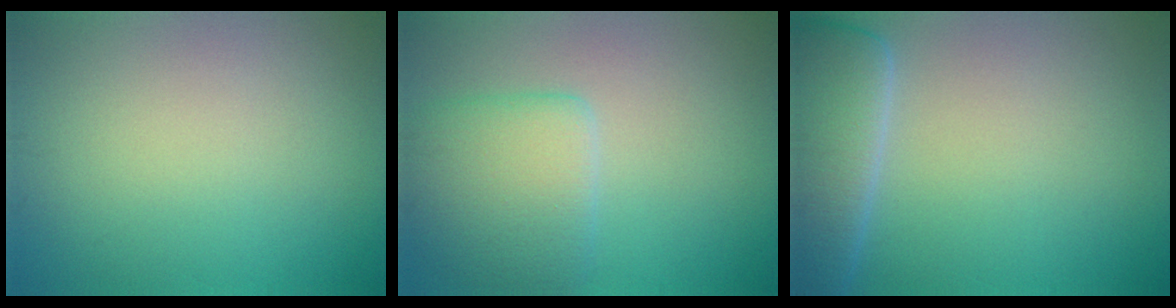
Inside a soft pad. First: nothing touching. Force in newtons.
{"total": 4.6, "press": 4.6, "slide": 0.5}
{"total": 6.3, "press": 6.2, "slide": 0.9}